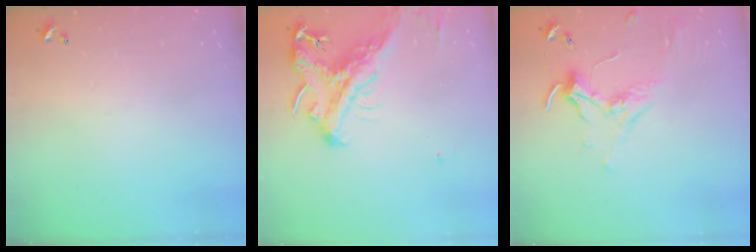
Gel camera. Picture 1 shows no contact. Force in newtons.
{"total": 2.6, "press": 2.2, "slide": 1.4}
{"total": 1.8, "press": 1.6, "slide": 0.7}